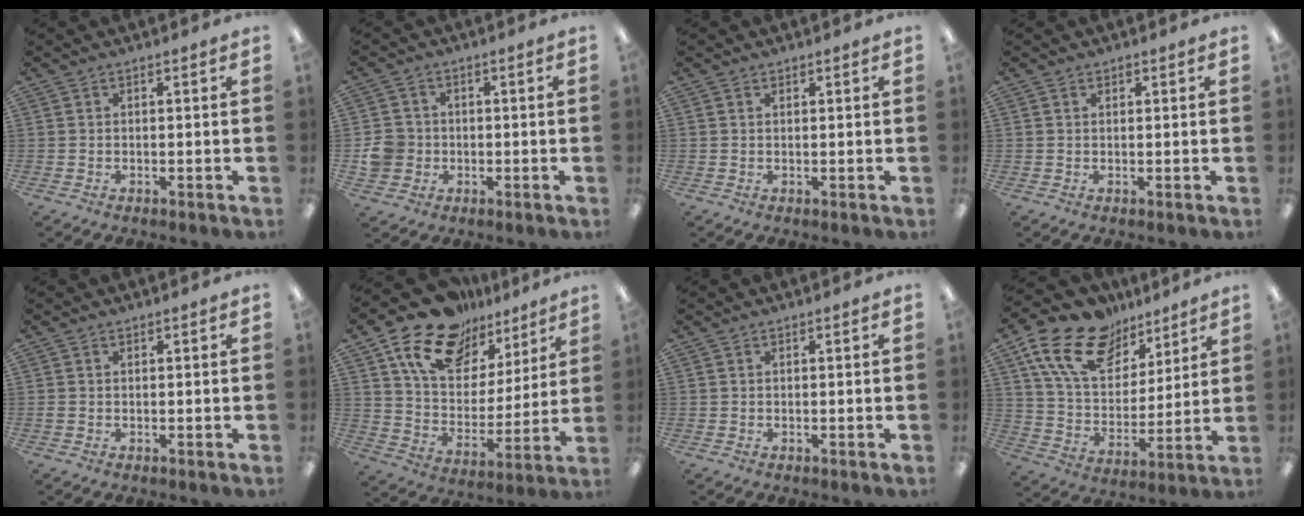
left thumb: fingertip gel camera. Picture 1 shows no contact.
{"total": 5.3, "force": [-0.7, 5.0, 1.7], "torque": [-0.033, 0.012, -0.012]}
{"total": 0.7, "force": [0.5, 0.4, 0.3], "torque": [-0.006, 0.002, 0.010]}
{"total": 0.9, "force": [0.6, 0.5, 0.4], "torque": [-0.009, 0.002, 0.010]}
{"total": 0.7, "force": [0.0, 0.5, 0.4], "torque": [-0.007, 0.003, -0.001]}
{"total": 16.4, "force": [12.0, 9.3, 6.3], "torque": [-0.132, -0.073, 0.220]}
{"total": 0.0}
{"total": 18.9, "force": [12.3, 10.8, 9.5], "torque": [-0.187, -0.054, 0.228]}